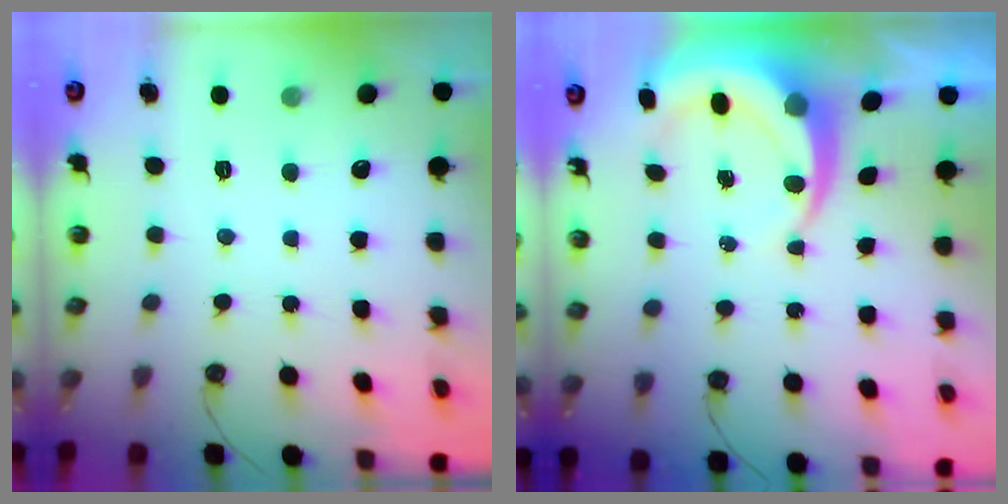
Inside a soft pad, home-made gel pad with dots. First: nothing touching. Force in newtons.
{"total": 7.1, "press": 7.0, "slide": 0.9}